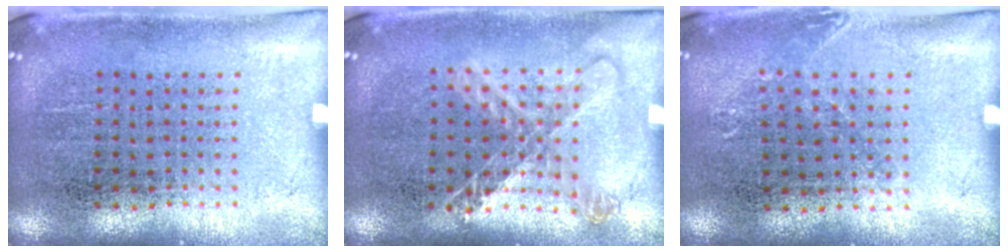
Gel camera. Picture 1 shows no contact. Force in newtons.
{"total": 1.3, "press": 1.2, "slide": 0.6}
{"total": 0.8, "press": 0.8, "slide": 0.1}